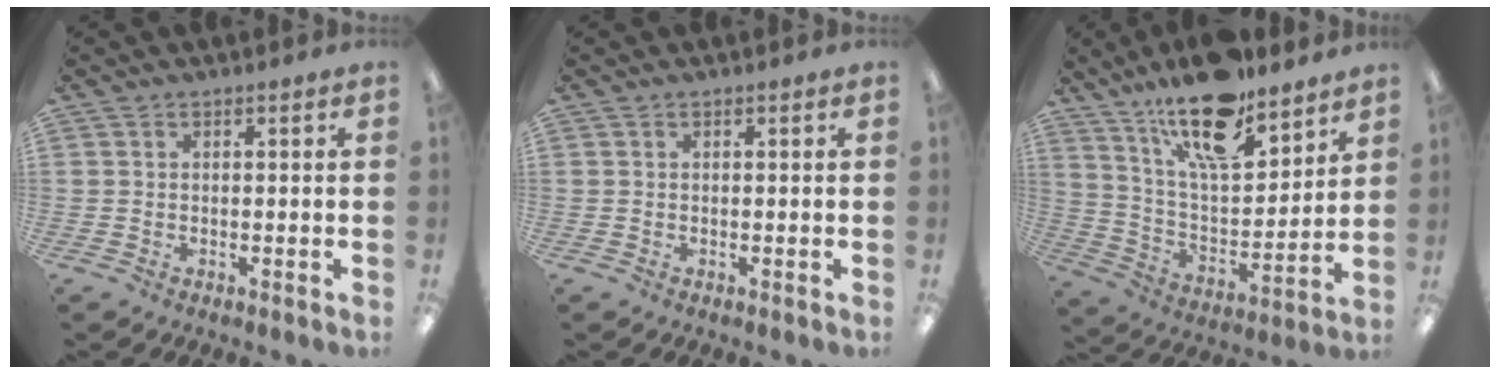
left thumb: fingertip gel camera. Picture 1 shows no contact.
{"total": 0.0}
{"total": 18.5, "force": [14.0, 6.0, 10.4], "torque": [-0.179, -0.086, 0.240]}